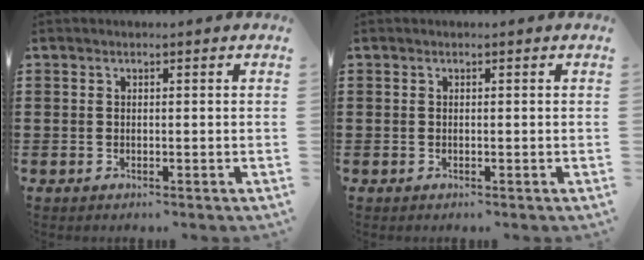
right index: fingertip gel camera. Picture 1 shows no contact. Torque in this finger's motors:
{"motor_torque": [0.00, 0.00, 0.00, 0.00]}